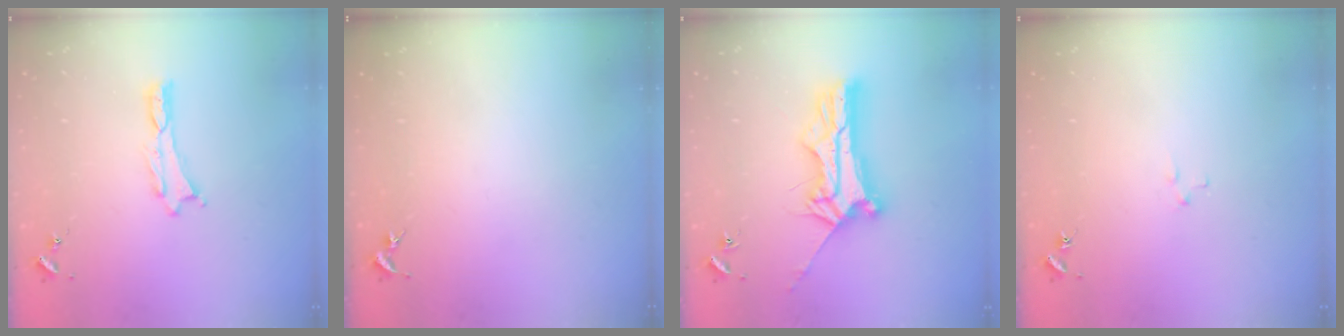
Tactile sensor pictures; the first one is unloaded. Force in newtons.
{"total": 0.0}
{"total": 10.5, "press": 10.5, "slide": 0.9}
{"total": 1.8, "press": 1.8, "slide": 0.1}